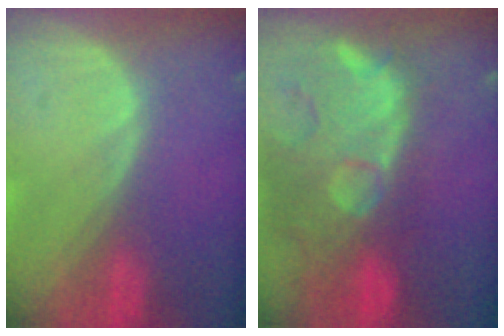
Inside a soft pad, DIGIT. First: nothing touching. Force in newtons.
{"total": 14.0, "press": 11.5, "slide": 8.1}